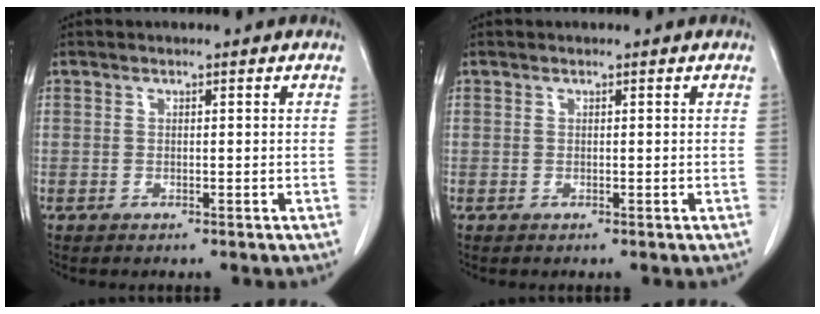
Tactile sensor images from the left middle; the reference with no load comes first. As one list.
[{"total": 0.0}]